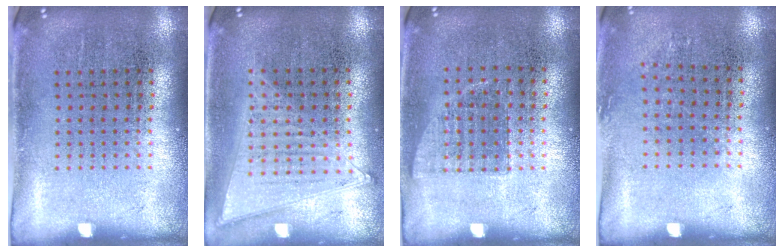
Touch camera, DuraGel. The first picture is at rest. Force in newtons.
{"total": 1.0, "press": 1.0, "slide": 0.4}
{"total": 0.7, "press": 0.7, "slide": 0.2}
{"total": 0.8, "press": 0.6, "slide": 0.5}